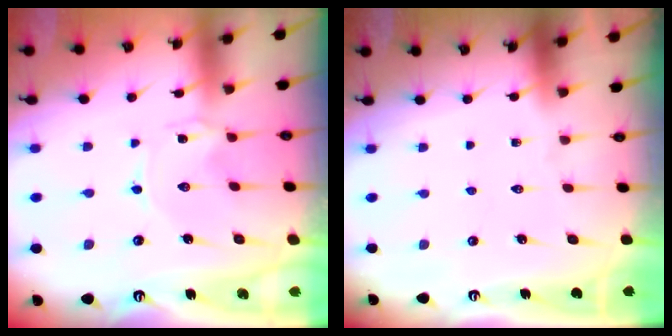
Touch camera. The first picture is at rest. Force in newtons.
{"total": 0.0}